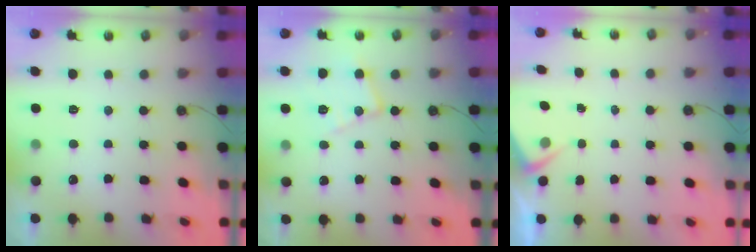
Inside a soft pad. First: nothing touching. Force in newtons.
{"total": 12.8, "press": 12.8, "slide": 1.0}
{"total": 2.4, "press": 2.4, "slide": 0.4}